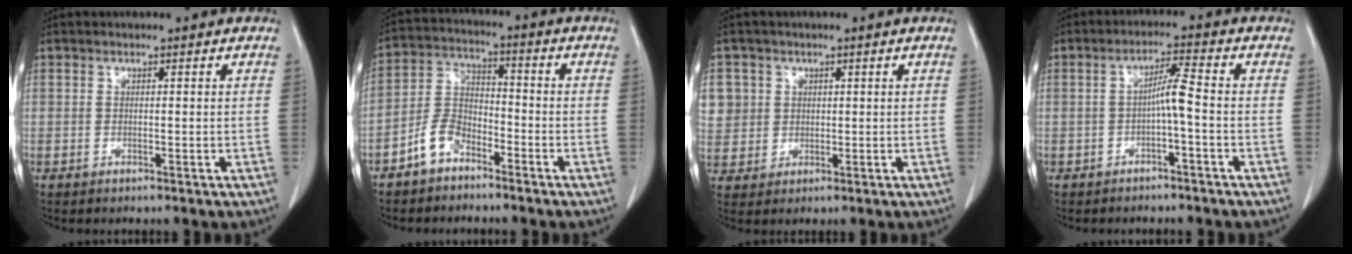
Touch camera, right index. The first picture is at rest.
{"total": 6.5, "force": [-4.3, 3.8, 3.1], "torque": [-0.071, 0.014, -0.088]}
{"total": 8.3, "force": [2.4, 7.9, 1.3], "torque": [-0.049, 0.021, 0.066]}
{"total": 3.8, "force": [-0.9, -0.1, 3.7], "torque": [-0.064, 0.012, -0.015]}